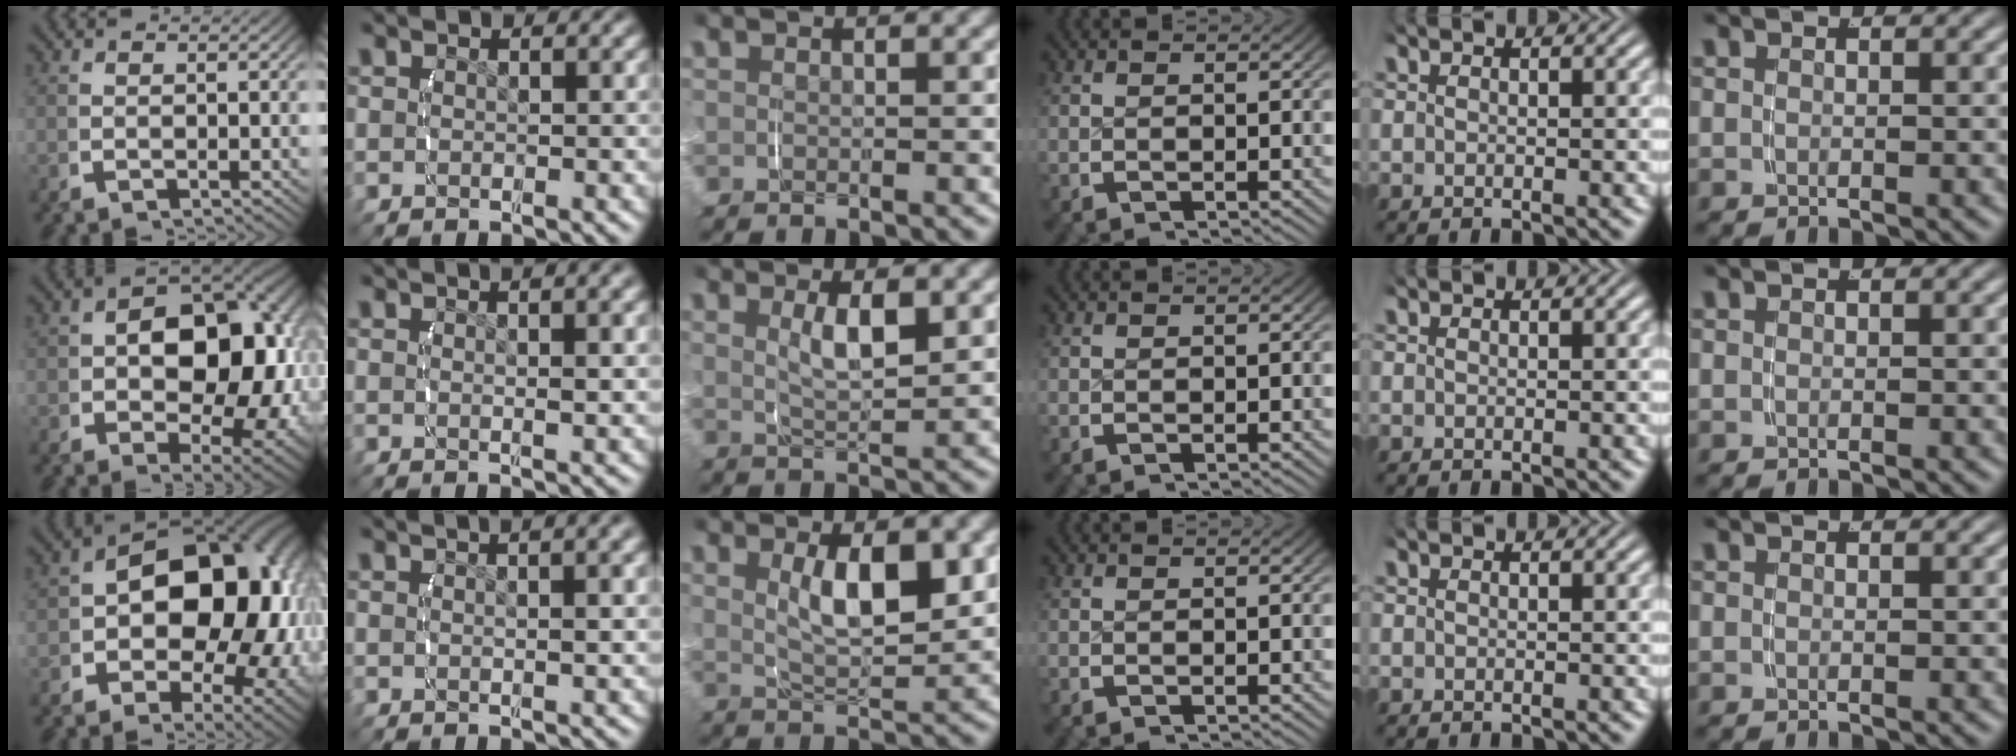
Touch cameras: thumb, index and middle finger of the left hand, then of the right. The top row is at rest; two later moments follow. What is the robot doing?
{"motion": "grasp_and_lifting", "object": "velcro strap"}